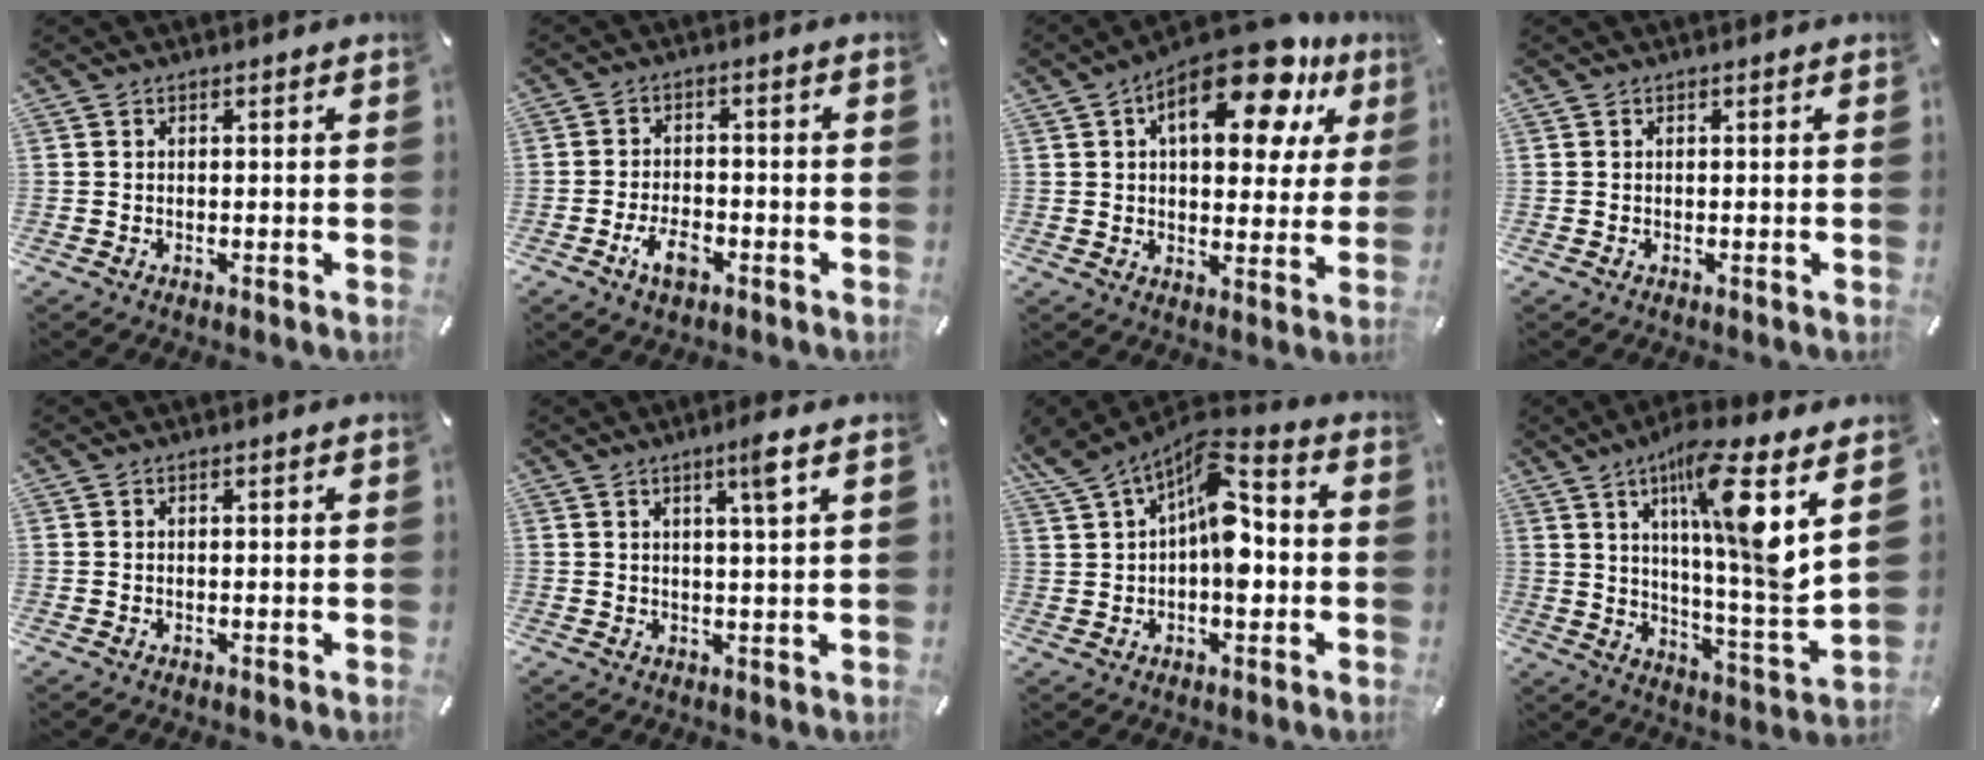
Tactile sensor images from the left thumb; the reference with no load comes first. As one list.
[{"total": 6.0, "force": [-3.2, 3.0, 4.1], "torque": [-0.088, 0.012, -0.061]}, {"total": 18.0, "force": [9.8, 8.3, 12.6], "torque": [-0.174, -0.048, 0.157]}, {"total": 0.0}, {"total": 0.0}, {"total": 4.7, "force": [2.5, -0.2, 4.0], "torque": [-0.067, -0.009, 0.035]}, {"total": 11.7, "force": [1.5, 6.8, 9.4], "torque": [-0.145, -0.015, 0.026]}, {"total": 16.5, "force": [8.2, 1.6, 14.3], "torque": [-0.221, -0.056, 0.114]}]